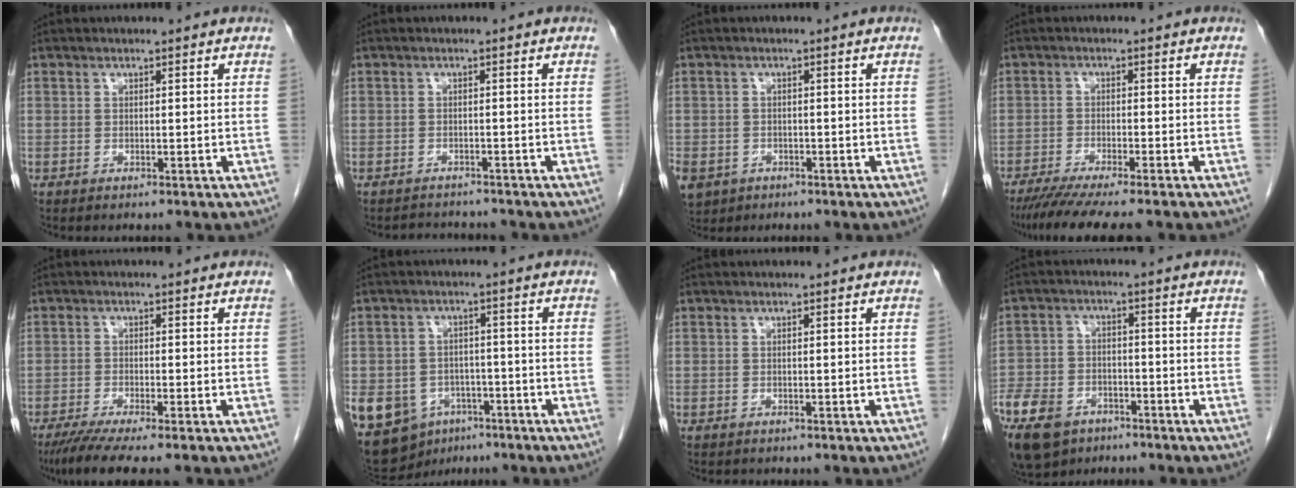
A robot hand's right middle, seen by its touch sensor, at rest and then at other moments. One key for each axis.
{"total": 3.5, "fx": -3.4, "fy": 0.6, "fz": 0.1, "tx": -0.001, "ty": -0.008, "tz": -0.050}
{"total": 9.1, "fx": -4.2, "fy": 7.4, "fz": 3.2, "tx": -0.095, "ty": -0.005, "tz": -0.059}
{"total": 9.6, "fx": -8.0, "fy": 0.1, "fz": 5.2, "tx": -0.071, "ty": -0.025, "tz": -0.125}
{"total": 6.5, "fx": -5.1, "fy": -0.1, "fz": 4.0, "tx": -0.067, "ty": -0.018, "tz": -0.085}
{"total": 17.1, "fx": -7.8, "fy": 13.3, "fz": 7.3, "tx": -0.190, "ty": 0.006, "tz": -0.105}
{"total": 0.6, "fx": -0.6, "fy": 0.2, "fz": 0.0, "tx": -0.007, "ty": 0.000, "tz": -0.010}
{"total": 15.3, "fx": -9.9, "fy": 9.1, "fz": 7.3, "tx": -0.191, "ty": -0.015, "tz": -0.162}